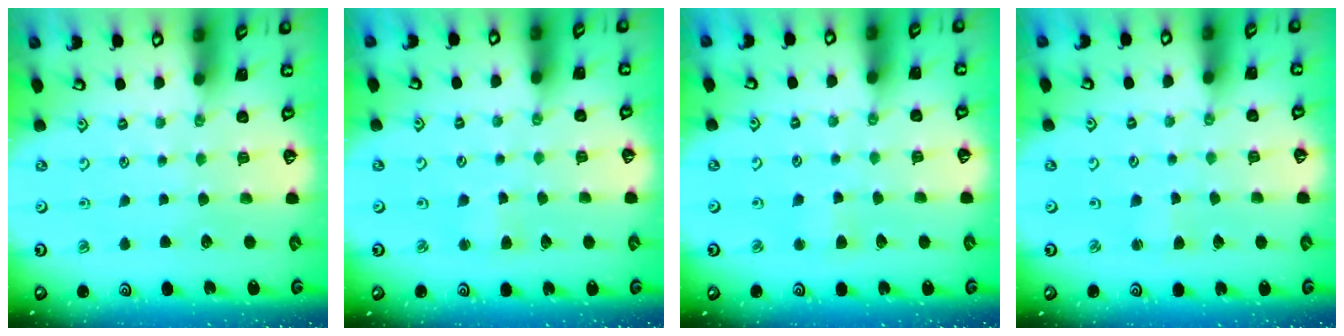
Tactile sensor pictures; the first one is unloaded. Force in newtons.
{"total": 3.1, "press": 3.1, "slide": 0.4}
{"total": 3.6, "press": 3.6, "slide": 0.5}
{"total": 2.1, "press": 2.1, "slide": 0.2}